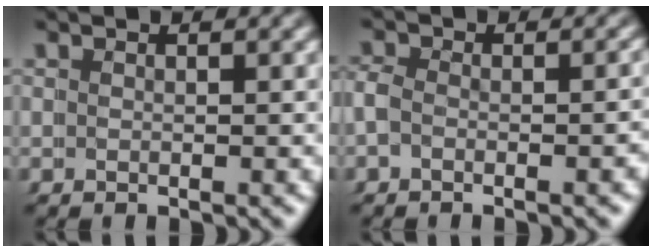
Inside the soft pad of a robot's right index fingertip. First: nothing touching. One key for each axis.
{"total": 1.6, "fx": -1.2, "fy": 0.7, "fz": 0.9, "tx": -0.019, "ty": 0.003, "tz": -0.024}